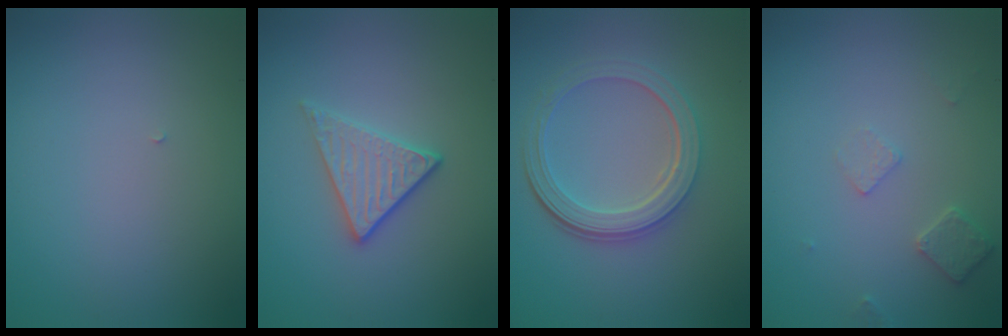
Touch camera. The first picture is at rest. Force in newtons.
{"total": 2.8, "press": 2.6, "slide": 1.1}
{"total": 5.1, "press": 3.7, "slide": 3.5}
{"total": 1.8, "press": 1.8, "slide": 0.3}